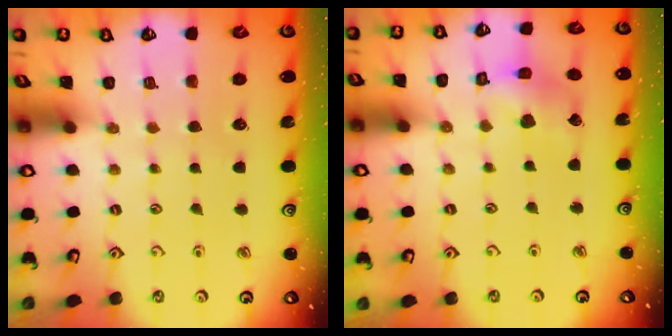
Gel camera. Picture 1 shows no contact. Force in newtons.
{"total": 8.0, "press": 8.0, "slide": 0.7}